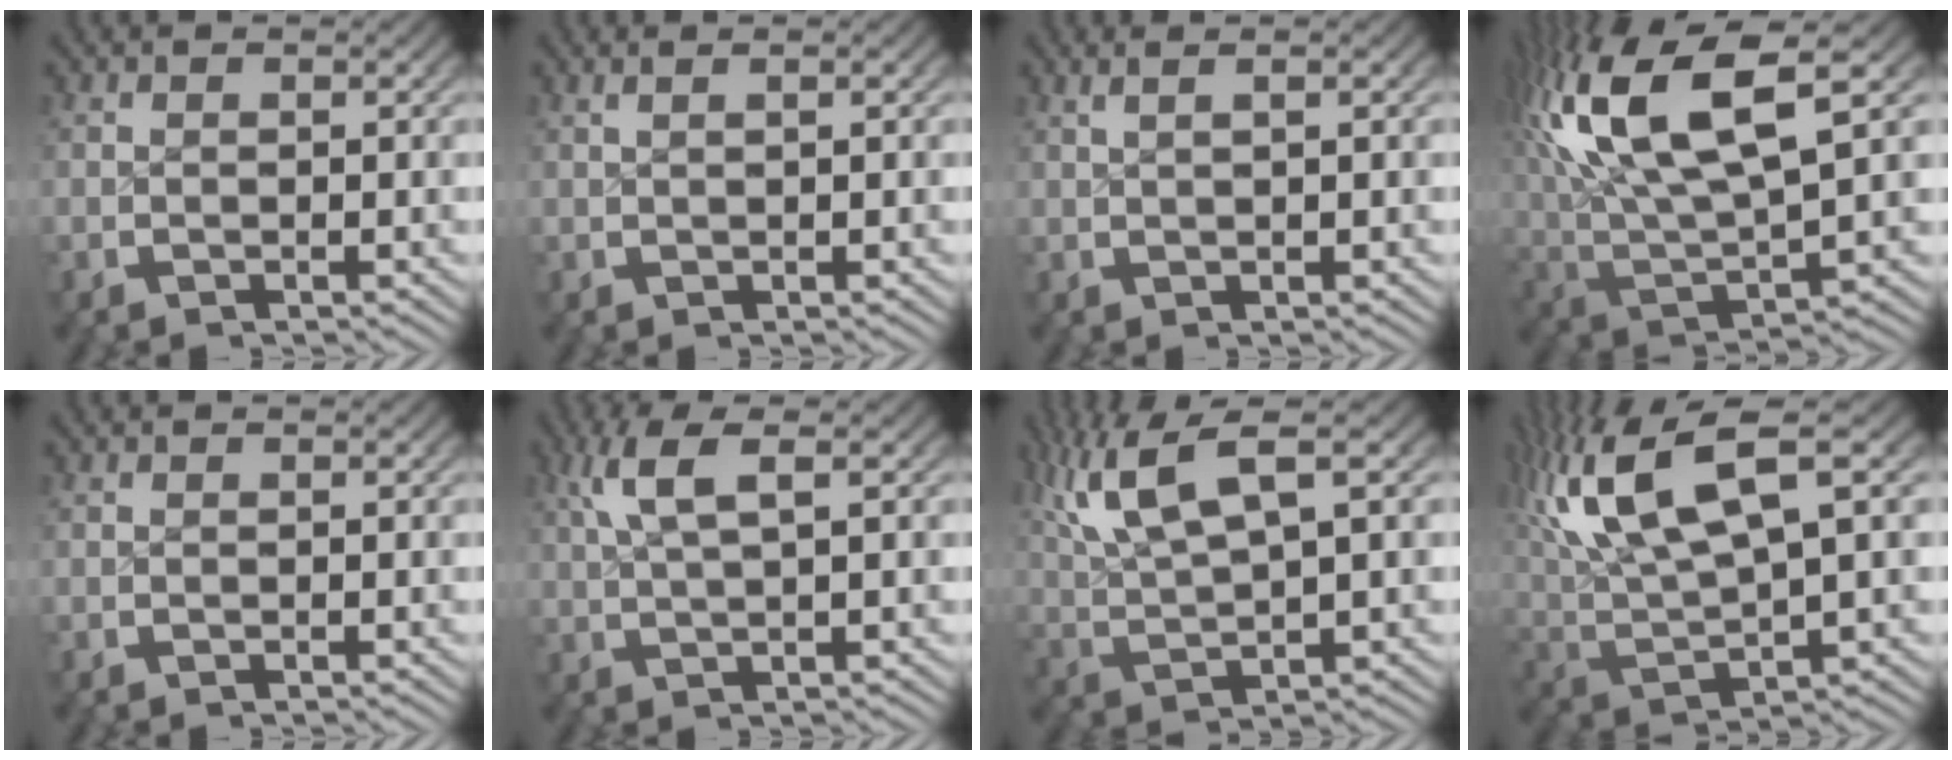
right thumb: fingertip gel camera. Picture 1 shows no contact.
{"total": 1.0, "force": [0.5, -0.1, 0.8], "torque": [-0.012, 0.003, 0.013]}
{"total": 1.7, "force": [1.0, 0.1, 1.4], "torque": [-0.016, 0.008, 0.021]}
{"total": 13.1, "force": [2.7, 7.2, 10.6], "torque": [-0.233, -0.017, 0.058]}
{"total": 0.0}
{"total": 4.4, "force": [2.2, 1.3, 3.6], "torque": [-0.074, 0.008, 0.043]}
{"total": 8.1, "force": [2.9, 4.6, 6.0], "torque": [-0.128, -0.003, 0.057]}
{"total": 11.6, "force": [3.1, 6.7, 8.9], "torque": [-0.196, -0.007, 0.058]}